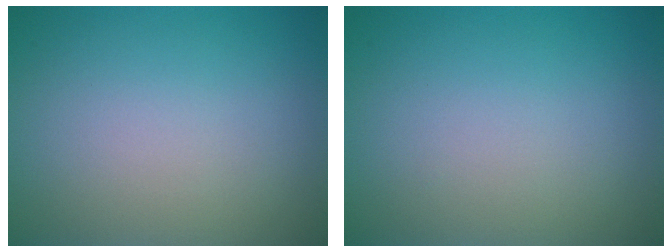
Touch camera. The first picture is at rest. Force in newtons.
{"total": 0.0}